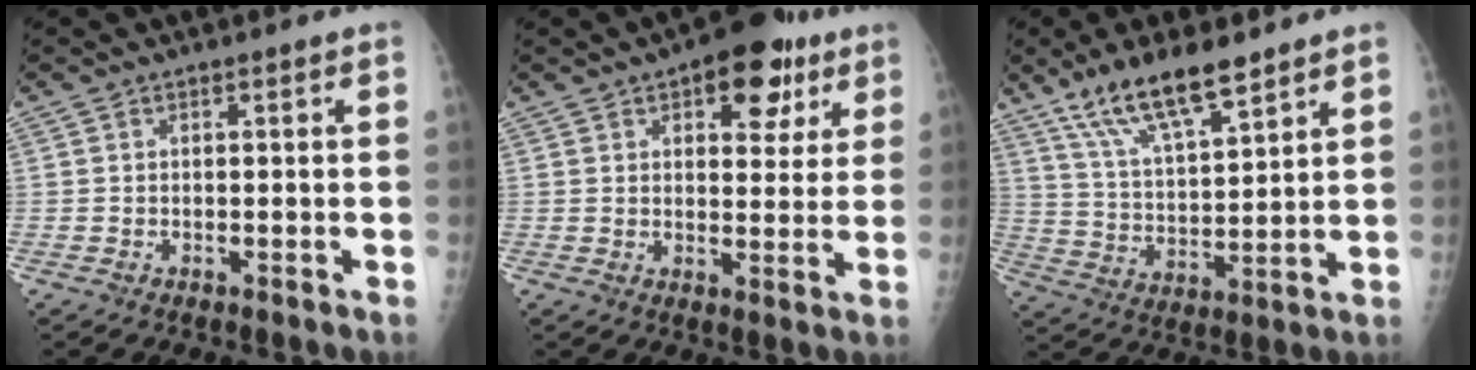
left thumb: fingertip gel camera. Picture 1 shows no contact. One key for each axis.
{"total": 11.8, "fx": 6.2, "fy": 6.1, "fz": 8.0, "tx": -0.059, "ty": -0.015, "tz": 0.078}
{"total": 13.4, "fx": 9.5, "fy": 3.8, "fz": 8.6, "tx": -0.143, "ty": -0.047, "tz": 0.186}